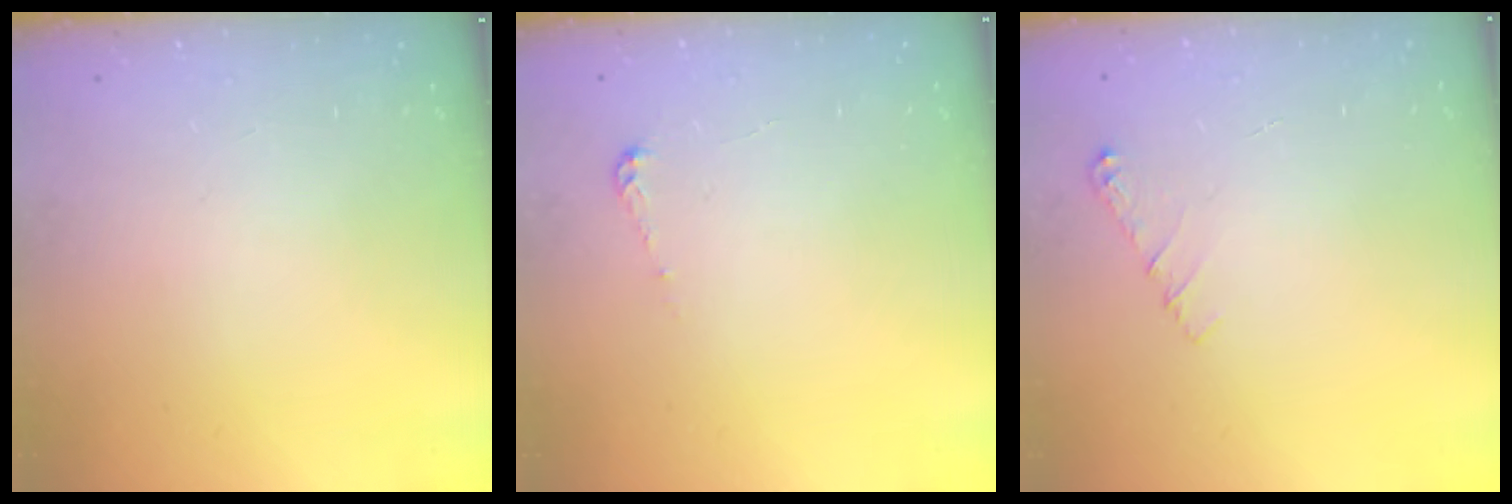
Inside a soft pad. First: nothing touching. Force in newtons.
{"total": 3.9, "press": 3.9, "slide": 0.3}
{"total": 4.1, "press": 4.1, "slide": 0.6}